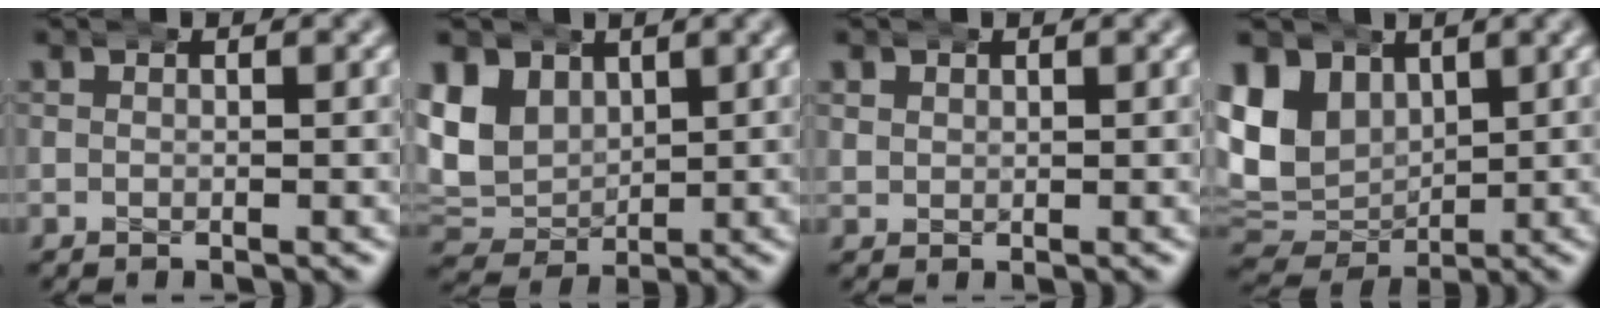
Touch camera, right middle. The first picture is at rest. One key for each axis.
{"total": 9.0, "fx": 1.1, "fy": 7.9, "fz": 4.1, "tx": -0.105, "ty": -0.024, "tz": 0.021}
{"total": 1.2, "fx": 0.7, "fy": 1.0, "fz": 0.2, "tx": -0.008, "ty": -0.001, "tz": 0.017}
{"total": 11.5, "fx": 0.9, "fy": 9.9, "fz": 5.7, "tx": -0.137, "ty": -0.031, "tz": 0.023}